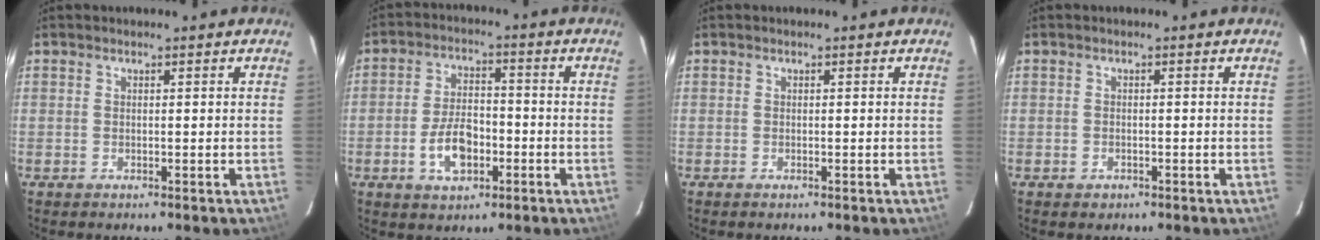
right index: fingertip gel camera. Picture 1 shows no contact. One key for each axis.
{"total": 8.4, "fx": -3.1, "fy": 4.7, "fz": 6.3, "tx": -0.125, "ty": 0.012, "tz": -0.048}
{"total": 0.0}
{"total": 1.6, "fx": -0.9, "fy": 1.2, "fz": 0.4, "tx": -0.008, "ty": 0.001, "tz": -0.010}